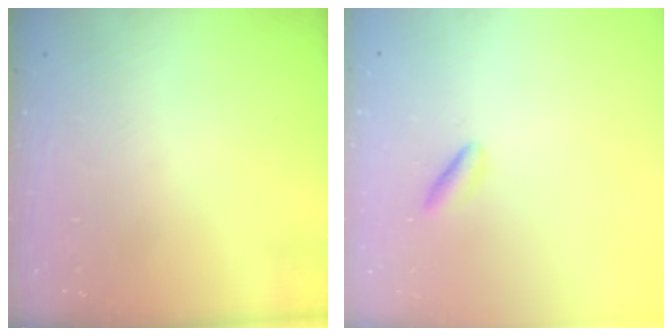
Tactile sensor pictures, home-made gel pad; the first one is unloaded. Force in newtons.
{"total": 1.5, "press": 1.3, "slide": 0.7}